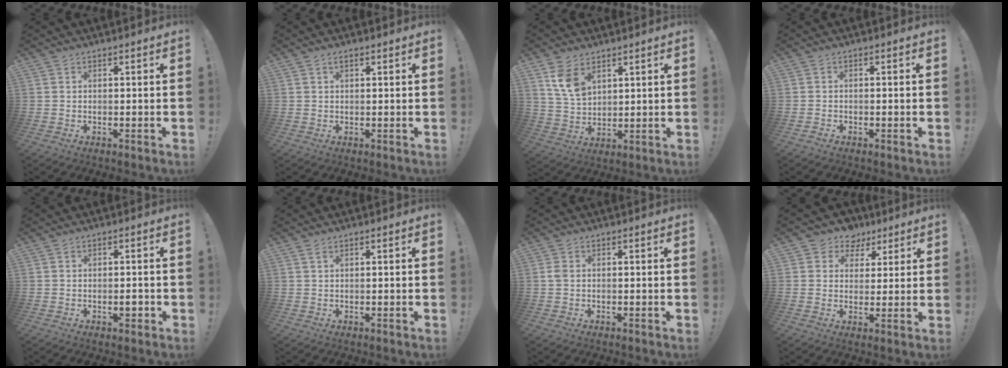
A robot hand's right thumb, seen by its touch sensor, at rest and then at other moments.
{"total": 1.7, "force": [1.0, 0.6, 1.2], "torque": [-0.018, -0.001, 0.016]}
{"total": 8.7, "force": [4.9, 5.3, 4.8], "torque": [-0.077, -0.022, 0.095]}
{"total": 1.3, "force": [-1.0, 0.2, 0.7], "torque": [-0.009, 0.002, -0.018]}
{"total": 2.3, "force": [-0.9, 1.1, 1.8], "torque": [-0.019, 0.001, -0.017]}
{"total": 1.4, "force": [0.7, 0.1, 1.2], "torque": [-0.017, -0.003, 0.011]}
{"total": 1.3, "force": [0.1, 0.9, 1.0], "torque": [-0.021, 0.004, 0.001]}
{"total": 7.1, "force": [3.9, 5.8, 1.2], "torque": [-0.010, -0.022, 0.075]}